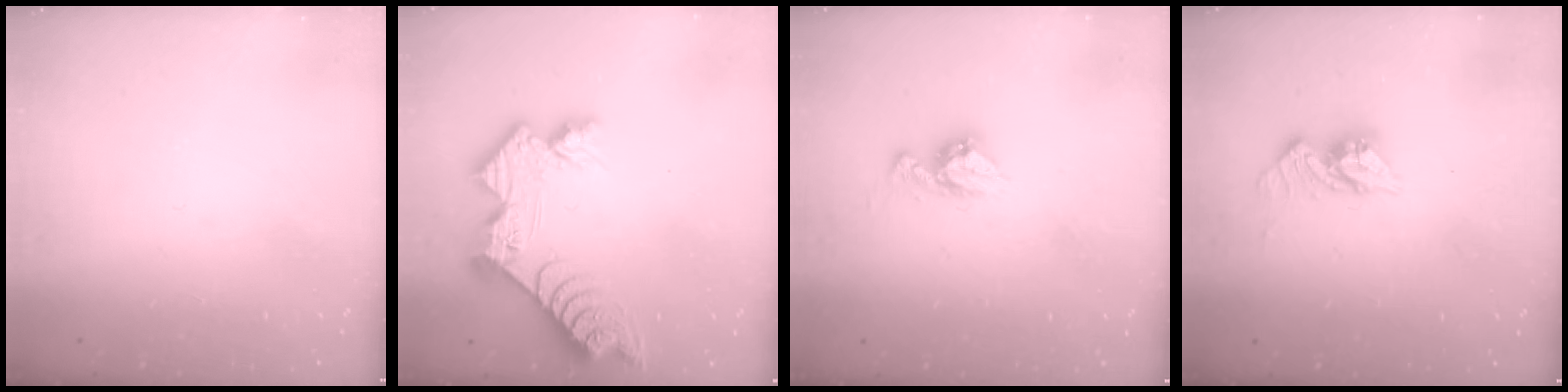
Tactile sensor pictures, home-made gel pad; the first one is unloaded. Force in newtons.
{"total": 13.9, "press": 13.9, "slide": 1.0}
{"total": 8.7, "press": 8.6, "slide": 0.7}
{"total": 10.1, "press": 10.1, "slide": 0.7}